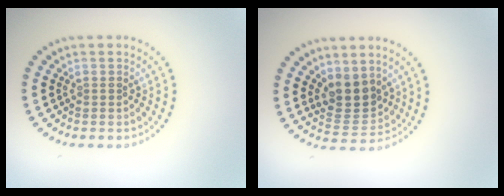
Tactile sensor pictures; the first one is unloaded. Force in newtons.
{"total": 3.6, "press": 3.3, "slide": 1.6}